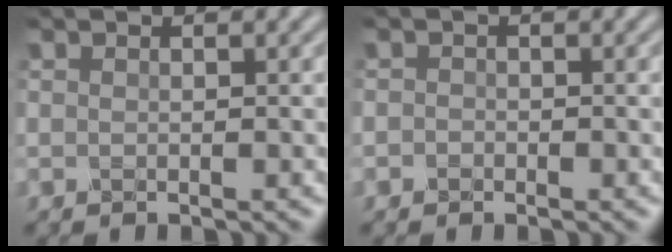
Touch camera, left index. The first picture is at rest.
{"total": 0.7, "force": [-0.3, 0.6, 0.2], "torque": [0.000, -0.003, -0.008]}